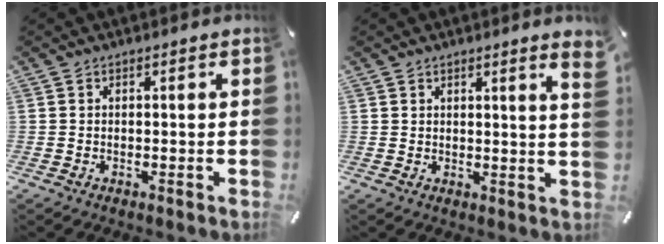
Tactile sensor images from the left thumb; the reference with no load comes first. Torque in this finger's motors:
{"motor_torque": [0.85, -0.46, 0.14, -0.19, 0.07]}